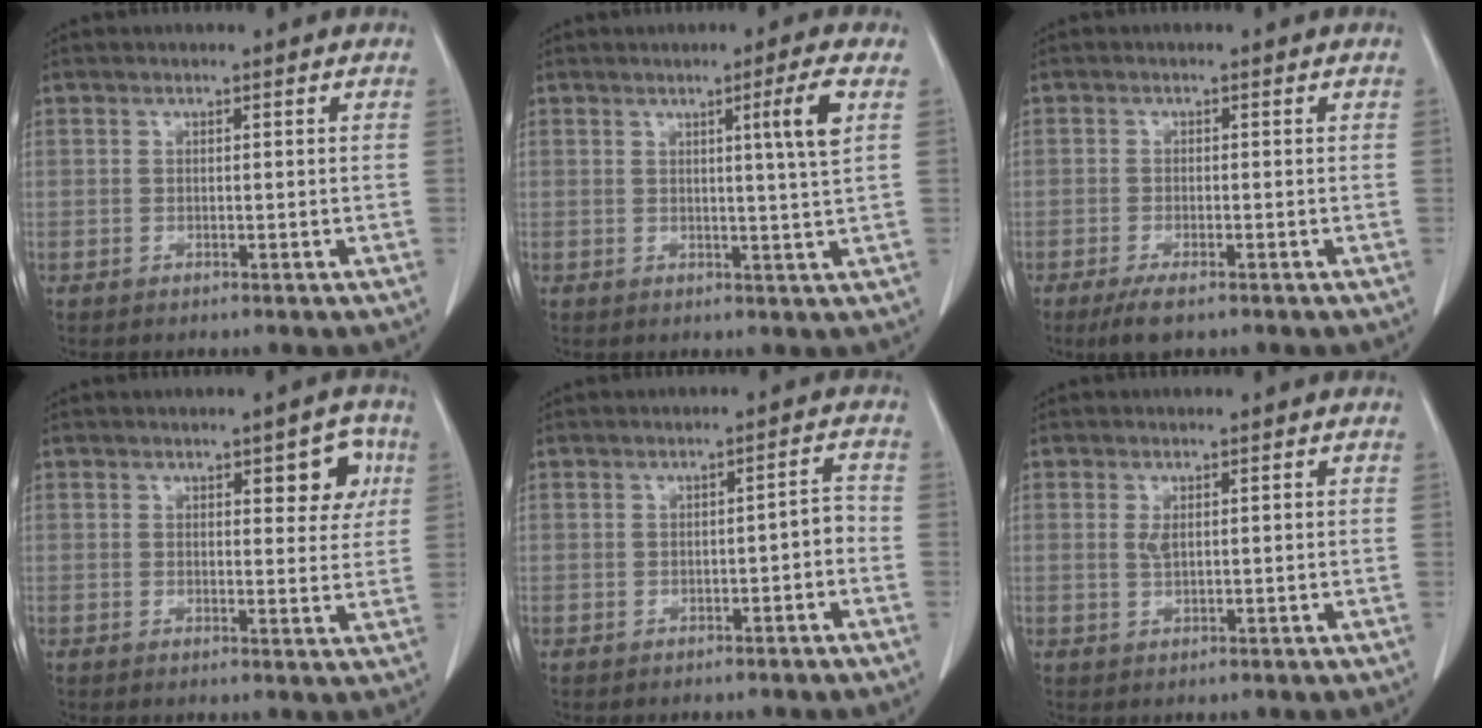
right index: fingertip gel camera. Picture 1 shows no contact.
{"total": 4.8, "force": [1.6, -1.3, 4.3], "torque": [-0.070, -0.008, 0.025]}
{"total": 3.7, "force": [-2.5, 0.8, 2.6], "torque": [-0.051, -0.008, -0.041]}
{"total": 5.3, "force": [2.2, 2.0, 4.4], "torque": [-0.044, 0.005, 0.024]}
{"total": 2.5, "force": [-1.1, 0.8, 2.1], "torque": [-0.027, 0.009, -0.013]}
{"total": 1.7, "force": [0.3, 0.6, 1.6], "torque": [-0.033, 0.002, 0.011]}